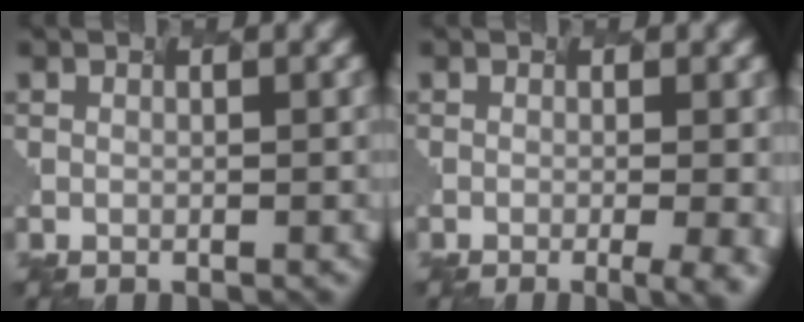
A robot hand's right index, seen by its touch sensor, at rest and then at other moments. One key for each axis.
{"total": 5.6, "fx": -1.6, "fy": 1.8, "fz": 5.1, "tx": -0.032, "ty": -0.004, "tz": 0.009}